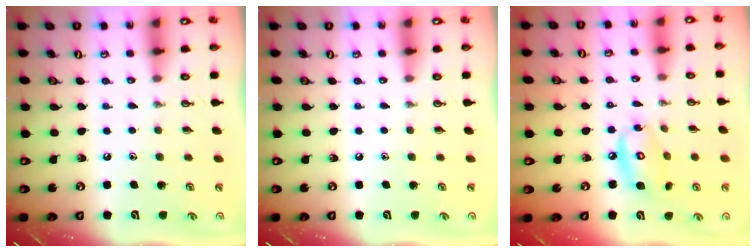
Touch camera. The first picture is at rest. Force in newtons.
{"total": 0.0}
{"total": 10.2, "press": 10.2, "slide": 0.9}